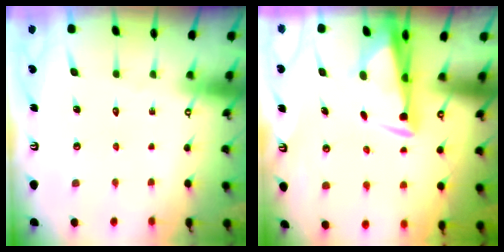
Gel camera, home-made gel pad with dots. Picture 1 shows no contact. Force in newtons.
{"total": 4.6, "press": 4.4, "slide": 1.1}